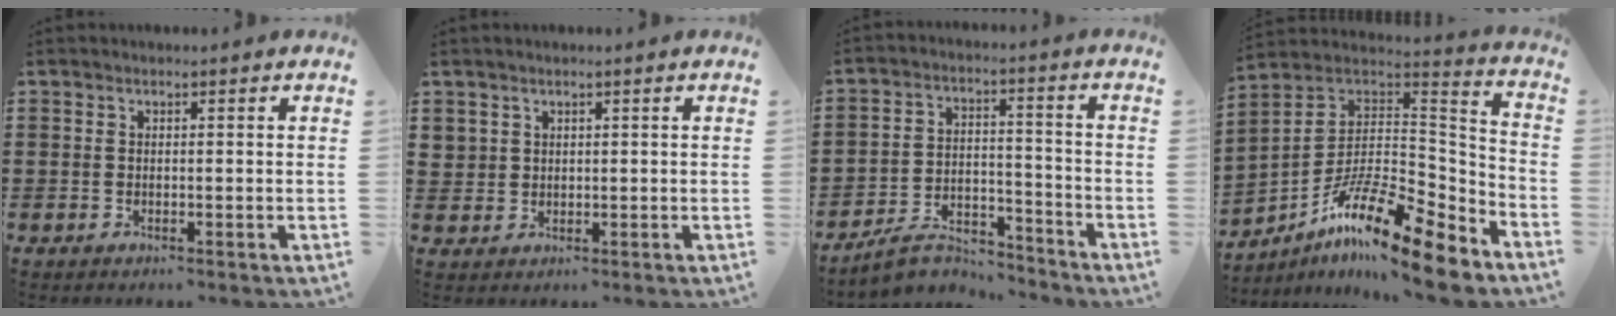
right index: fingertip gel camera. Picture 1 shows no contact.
{"total": 1.7, "force": [1.1, 1.3, 0.1], "torque": [-0.007, 0.007, 0.021]}
{"total": 5.3, "force": [-4.9, 1.1, 1.4], "torque": [-0.030, 0.007, -0.097]}
{"total": 16.4, "force": [-11.3, 3.6, 11.4], "torque": [-0.201, 0.027, -0.202]}